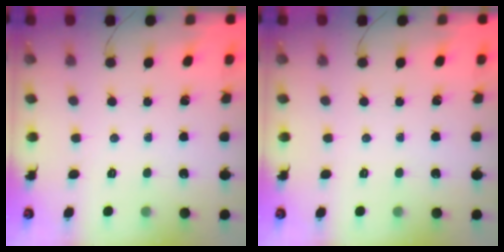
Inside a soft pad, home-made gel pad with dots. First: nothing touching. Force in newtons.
{"total": 0.0}